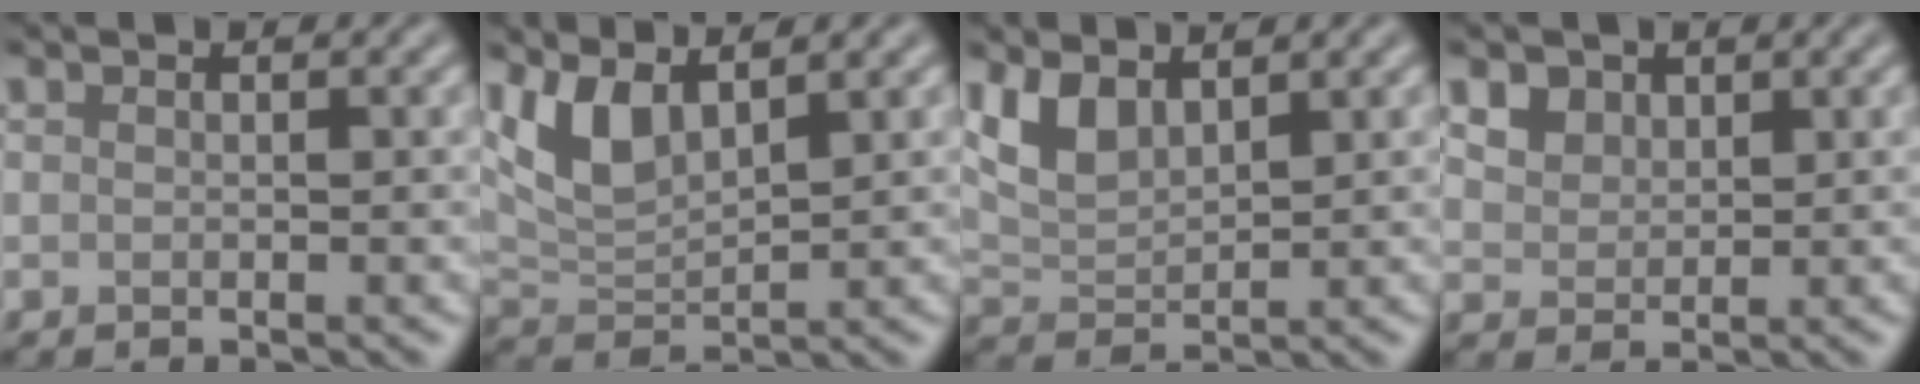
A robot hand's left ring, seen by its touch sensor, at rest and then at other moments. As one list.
[{"total": 4.5, "force": [2.7, 1.8, 3.2], "torque": [-0.073, -0.006, 0.055]}, {"total": 3.6, "force": [2.3, 1.7, 2.2], "torque": [-0.051, -0.003, 0.048]}, {"total": 4.6, "force": [2.8, 3.1, 1.9], "torque": [-0.065, 0.008, 0.052]}]